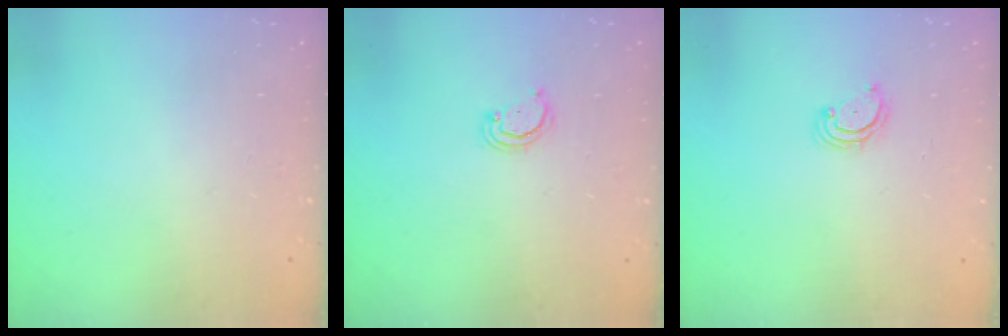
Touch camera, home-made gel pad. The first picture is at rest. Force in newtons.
{"total": 2.6, "press": 2.6, "slide": 0.3}
{"total": 3.1, "press": 3.0, "slide": 0.4}